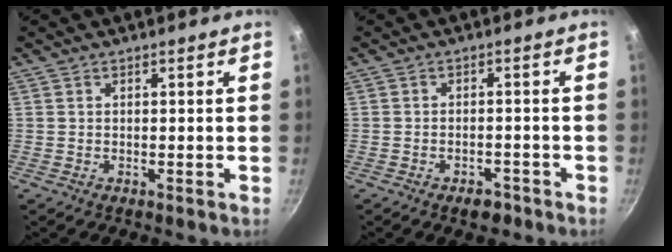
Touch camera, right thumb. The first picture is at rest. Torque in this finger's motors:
{"motor_torque": [-0.24, 0.10, 0.33, 0.22, 0.07]}